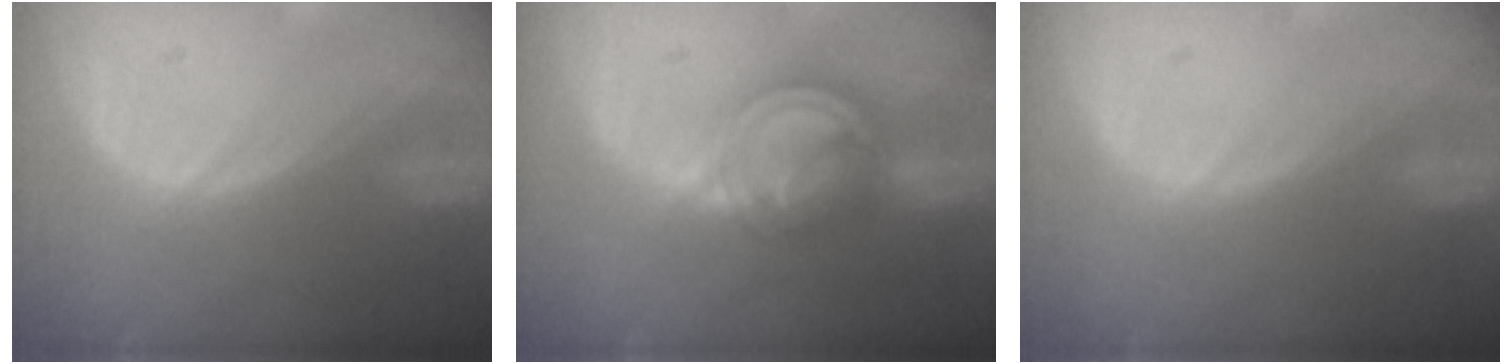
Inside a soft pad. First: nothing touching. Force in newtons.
{"total": 7.9, "press": 6.7, "slide": 4.1}
{"total": 0.0}